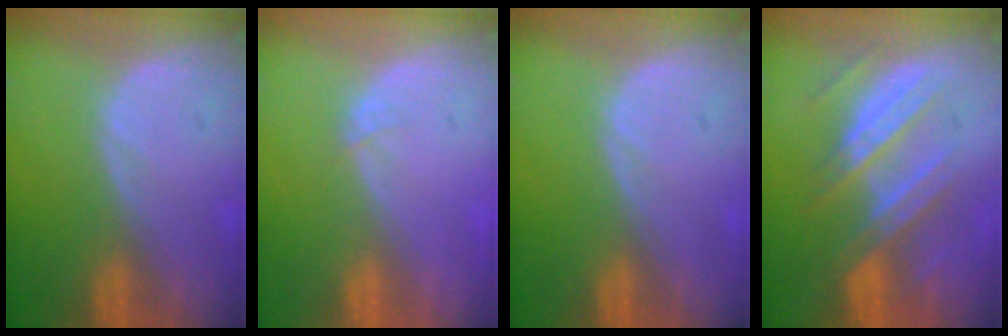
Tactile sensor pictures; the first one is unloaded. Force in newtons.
{"total": 0.7, "press": 0.6, "slide": 0.3}
{"total": 0.0}
{"total": 7.2, "press": 7.2, "slide": 0.8}